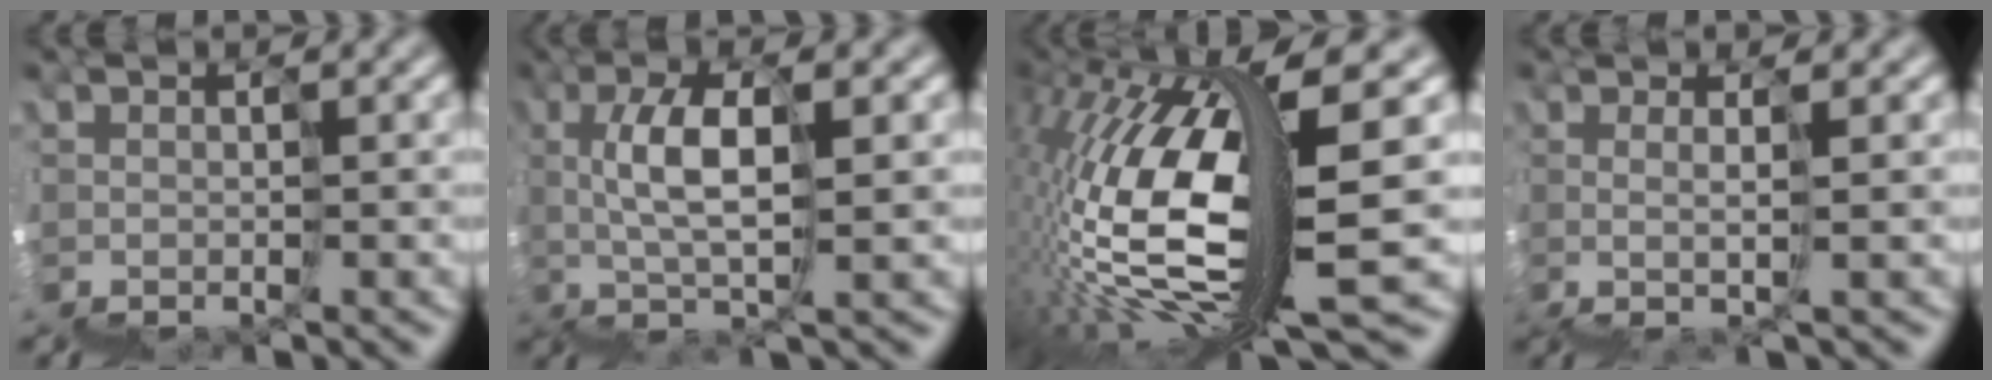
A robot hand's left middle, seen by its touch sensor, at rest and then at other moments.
{"total": 2.5, "force": [1.1, -0.1, 2.2], "torque": [-0.043, 0.029, 0.009]}
{"total": 10.8, "force": [-1.3, 2.5, 10.4], "torque": [-0.227, -0.002, -0.014]}
{"total": 1.4, "force": [1.1, -0.6, 0.6], "torque": [0.024, 0.025, 0.012]}